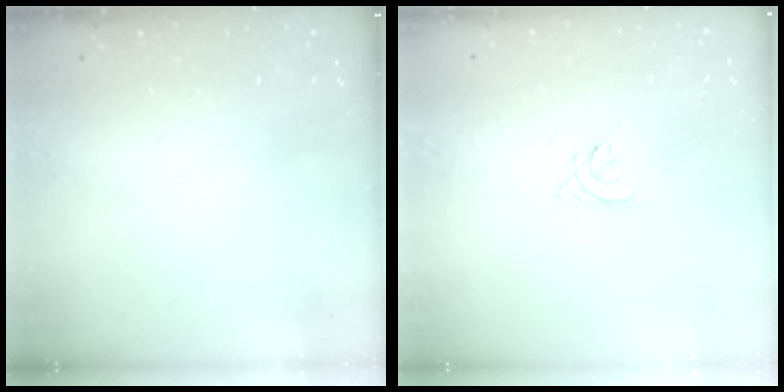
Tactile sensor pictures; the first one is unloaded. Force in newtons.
{"total": 2.6, "press": 2.5, "slide": 0.6}